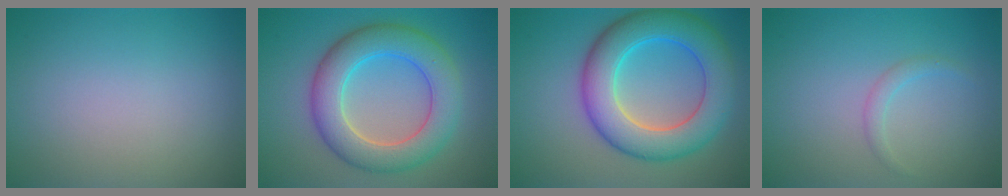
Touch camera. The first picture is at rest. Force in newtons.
{"total": 7.4, "press": 7.4, "slide": 0.4}
{"total": 8.8, "press": 8.8, "slide": 0.3}
{"total": 1.1, "press": 1.1, "slide": 0.1}